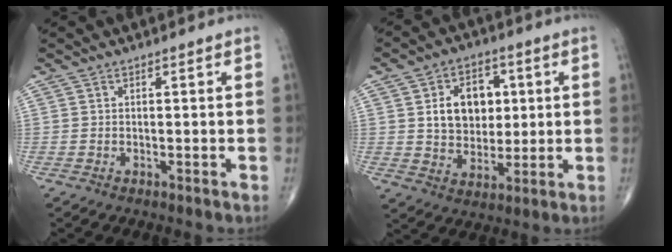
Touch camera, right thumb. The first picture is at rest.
{"total": 11.5, "force": [2.3, 8.5, 7.4], "torque": [-0.078, -0.002, 0.043]}